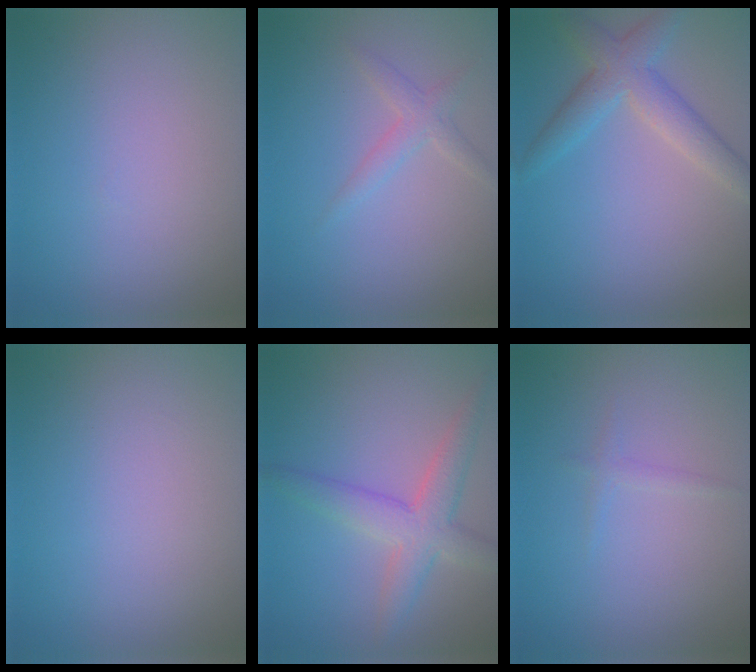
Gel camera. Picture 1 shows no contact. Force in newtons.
{"total": 1.7, "press": 1.7, "slide": 0.1}
{"total": 3.9, "press": 3.9, "slide": 0.1}
{"total": 0.0}
{"total": 4.3, "press": 4.3, "slide": 0.3}
{"total": 0.8, "press": 0.8, "slide": 0.0}